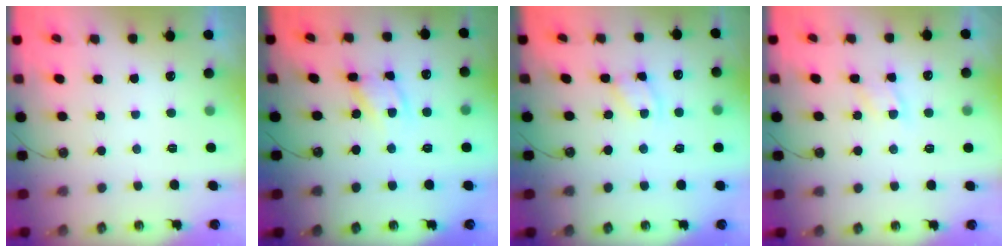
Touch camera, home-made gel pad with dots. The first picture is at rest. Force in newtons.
{"total": 10.5, "press": 10.5, "slide": 0.8}
{"total": 2.7, "press": 2.7, "slide": 0.4}
{"total": 7.0, "press": 6.9, "slide": 0.8}